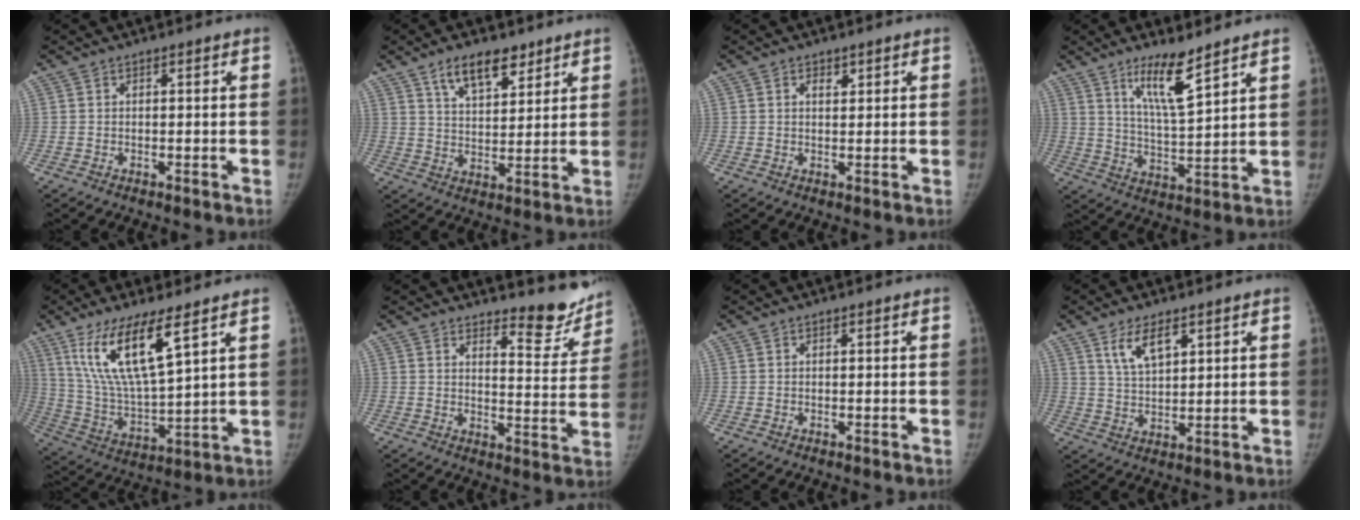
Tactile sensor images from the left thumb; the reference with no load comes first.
{"total": 9.1, "force": [6.0, 4.2, 5.4], "torque": [-0.065, -0.036, 0.107]}
{"total": 1.7, "force": [1.0, 1.0, 1.0], "torque": [-0.008, -0.004, 0.015]}
{"total": 9.8, "force": [6.6, 1.6, 7.1], "torque": [-0.121, -0.054, 0.124]}
{"total": 15.5, "force": [8.3, 3.8, 12.6], "torque": [-0.243, -0.044, 0.173]}
{"total": 9.9, "force": [9.1, 2.9, 2.6], "torque": [-0.001, -0.089, 0.108]}
{"total": 0.0}
{"total": 6.7, "force": [3.8, 2.9, 4.6], "torque": [-0.075, -0.023, 0.076]}